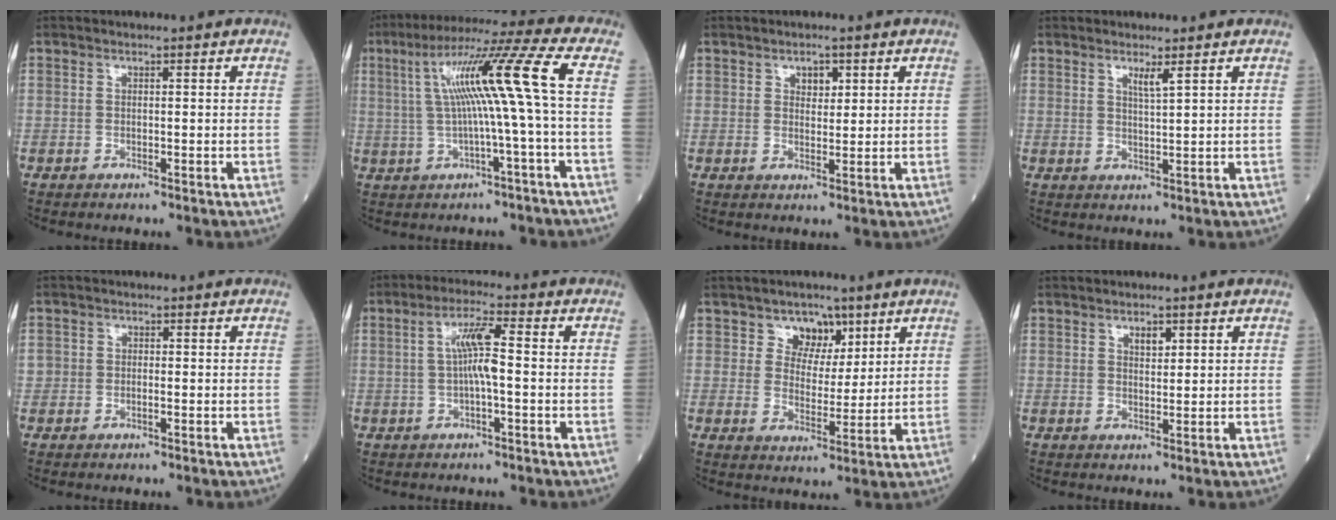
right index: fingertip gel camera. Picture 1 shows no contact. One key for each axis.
{"total": 12.4, "fx": 1.1, "fy": -1.6, "fz": 12.2, "tx": -0.210, "ty": 0.033, "tz": 0.019}
{"total": 2.4, "fx": 1.2, "fy": 1.4, "fz": 1.5, "tx": -0.018, "ty": 0.000, "tz": 0.019}
{"total": 2.0, "fx": 1.3, "fy": -0.3, "fz": 1.5, "tx": -0.028, "ty": -0.009, "tz": 0.024}
{"total": 1.7, "fx": -0.3, "fy": 1.2, "fz": 1.0, "tx": -0.022, "ty": 0.004, "tz": -0.005}
{"total": 5.9, "fx": 0.1, "fy": 0.6, "fz": 5.9, "tx": -0.113, "ty": 0.012, "tz": -0.001}
{"total": 5.7, "fx": 3.4, "fy": 4.2, "fz": 1.8, "tx": -0.021, "ty": 0.003, "tz": 0.059}
{"total": 2.0, "fx": 1.1, "fy": 0.9, "fz": 1.4, "tx": -0.021, "ty": -0.002, "tz": 0.019}